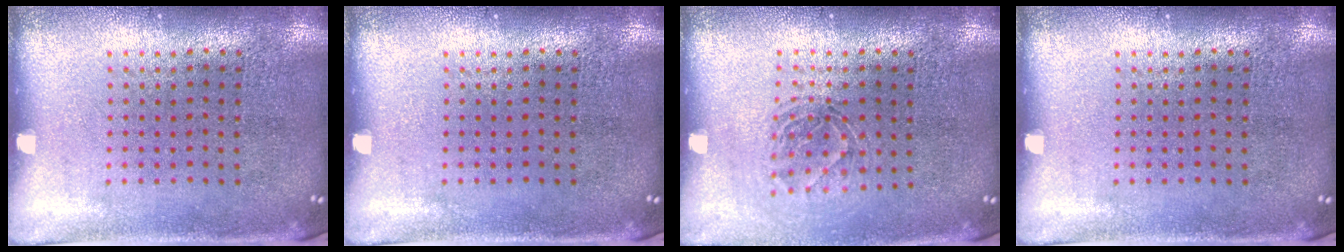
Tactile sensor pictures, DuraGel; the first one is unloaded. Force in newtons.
{"total": 0.0}
{"total": 1.3, "press": 1.1, "slide": 0.6}
{"total": 0.0}